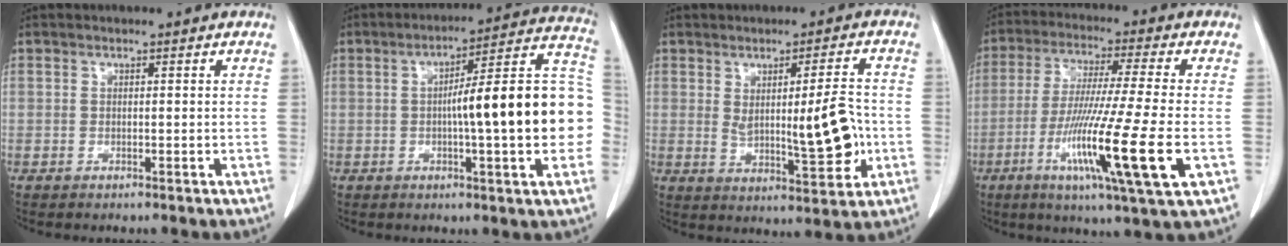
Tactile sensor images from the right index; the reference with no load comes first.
{"total": 18.7, "force": [-1.3, 2.0, 18.6], "torque": [-0.209, 0.042, -0.016]}
{"total": 9.3, "force": [-0.3, 2.0, 9.1], "torque": [-0.128, -0.005, 0.005]}
{"total": 17.1, "force": [-5.1, -0.7, 16.3], "torque": [-0.308, -0.039, -0.096]}